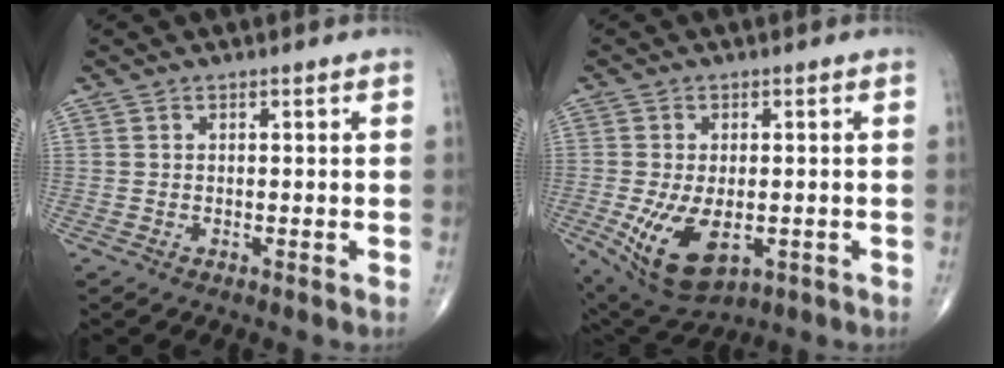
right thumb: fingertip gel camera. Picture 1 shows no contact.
{"total": 11.3, "force": [-2.9, 6.2, 9.0], "torque": [-0.159, -0.010, -0.031]}